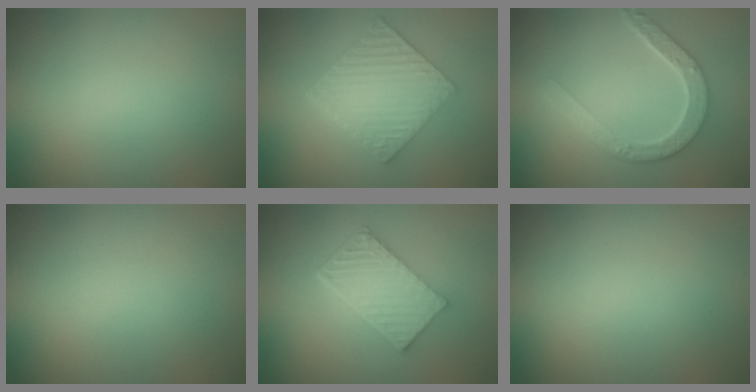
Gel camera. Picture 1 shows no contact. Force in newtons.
{"total": 6.4, "press": 4.5, "slide": 4.7}
{"total": 4.5, "press": 3.6, "slide": 2.8}
{"total": 0.0}
{"total": 5.6, "press": 4.2, "slide": 3.7}
{"total": 0.0}